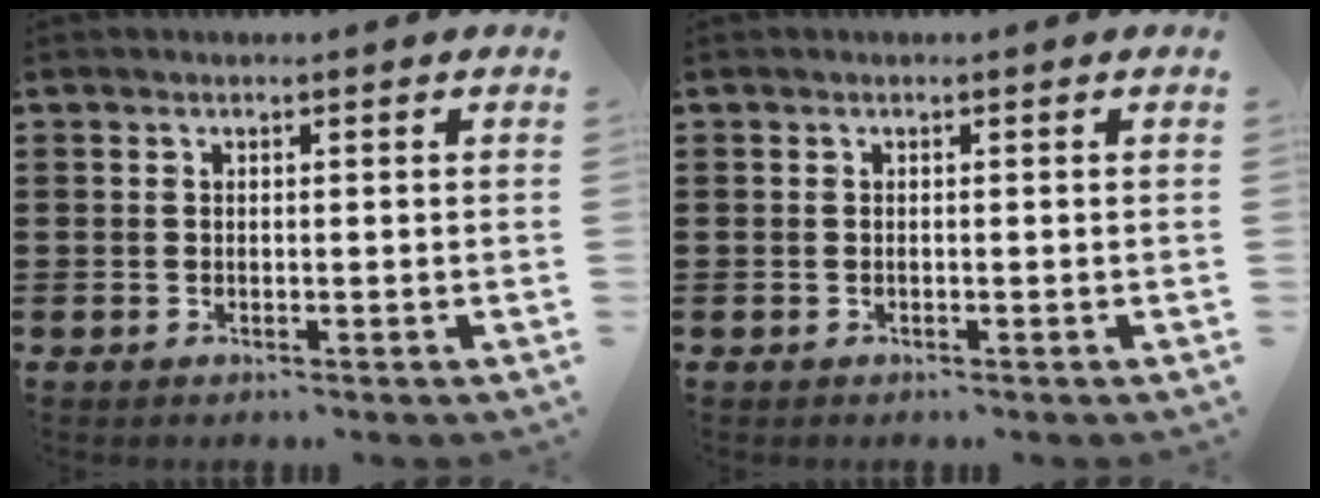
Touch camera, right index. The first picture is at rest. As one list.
[{"total": 0.0}]